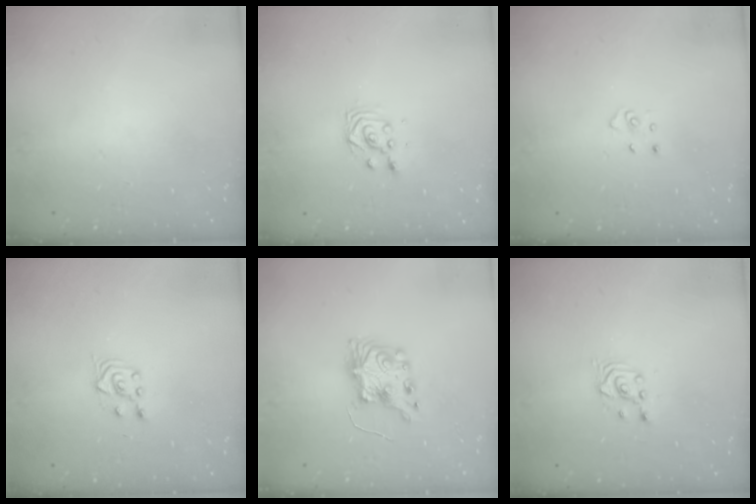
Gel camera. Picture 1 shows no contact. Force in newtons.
{"total": 2.8, "press": 2.8, "slide": 0.3}
{"total": 3.2, "press": 3.2, "slide": 0.3}
{"total": 3.8, "press": 3.6, "slide": 1.4}
{"total": 8.4, "press": 8.4, "slide": 0.2}
{"total": 2.7, "press": 2.7, "slide": 0.3}